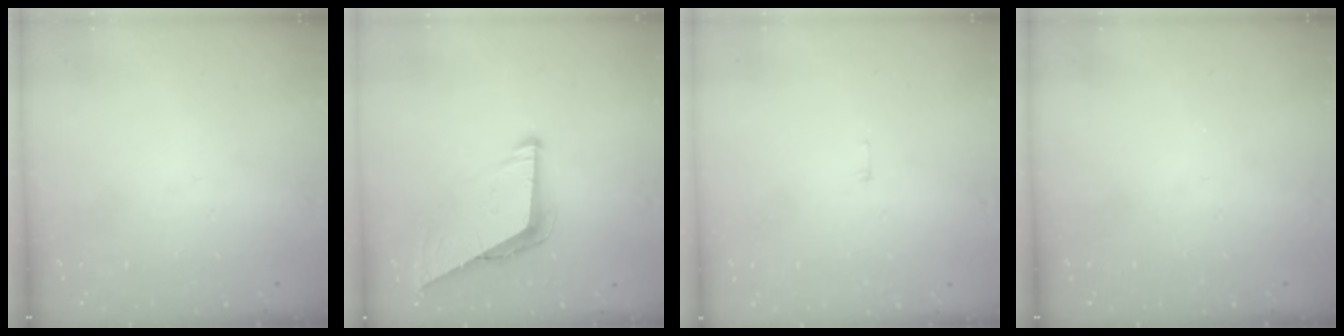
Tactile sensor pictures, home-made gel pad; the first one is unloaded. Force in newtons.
{"total": 7.7, "press": 7.7, "slide": 0.3}
{"total": 3.8, "press": 3.8, "slide": 0.3}
{"total": 0.0}